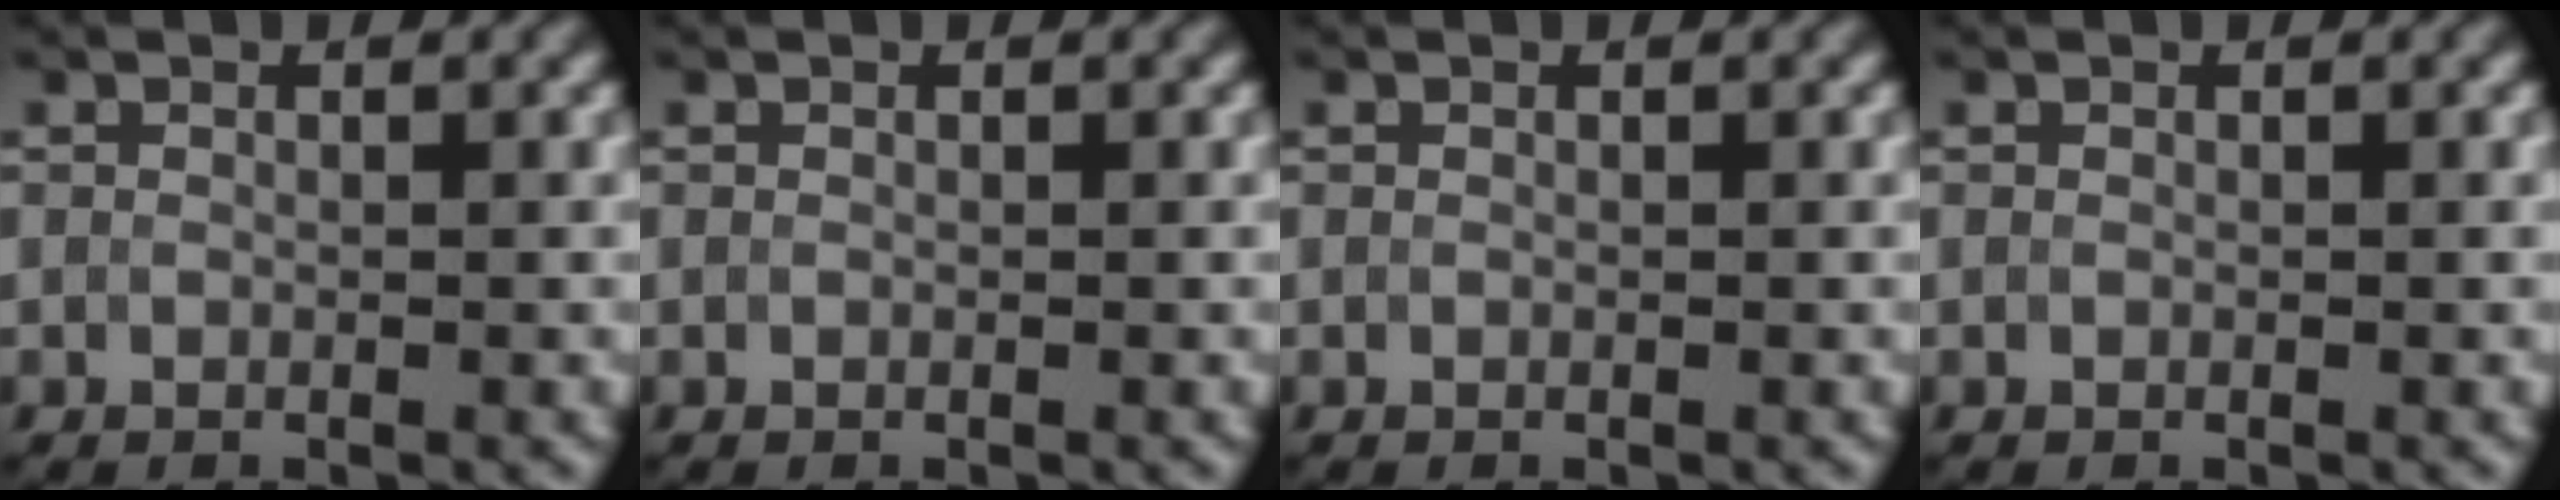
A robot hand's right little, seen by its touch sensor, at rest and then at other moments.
{"total": 0.0}
{"total": 0.0}
{"total": 0.0}